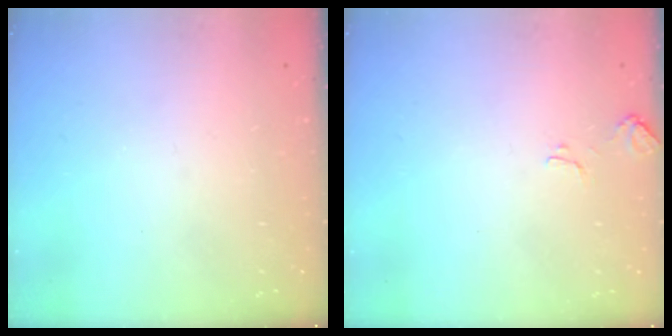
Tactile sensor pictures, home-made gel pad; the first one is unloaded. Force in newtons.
{"total": 2.5, "press": 2.5, "slide": 0.3}